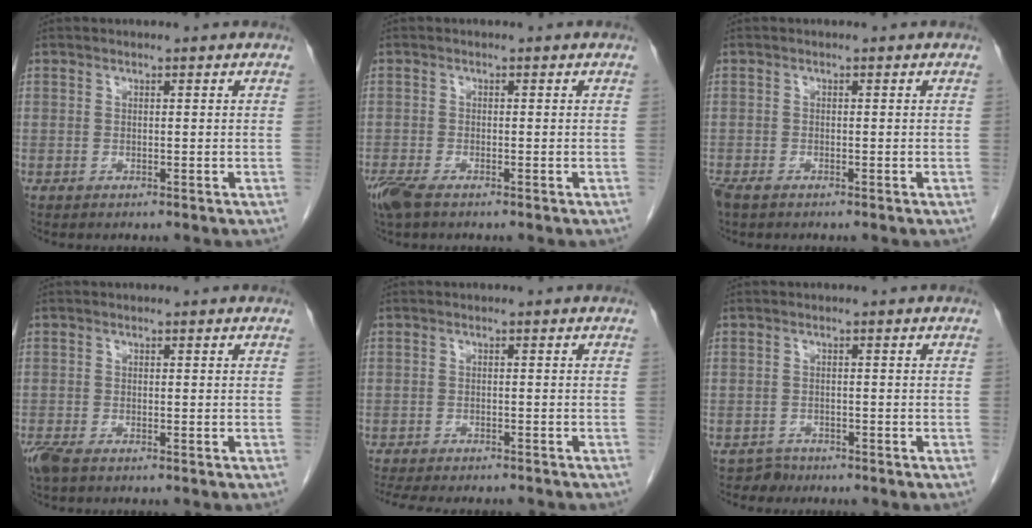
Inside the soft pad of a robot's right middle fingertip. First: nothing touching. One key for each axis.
{"total": 3.9, "fx": -2.8, "fy": 1.1, "fz": 2.5, "tx": -0.059, "ty": -0.011, "tz": -0.049}
{"total": 2.7, "fx": -2.0, "fy": 1.1, "fz": 1.5, "tx": -0.036, "ty": -0.007, "tz": -0.034}
{"total": 3.5, "fx": -2.5, "fy": 1.1, "fz": 2.1, "tx": -0.051, "ty": -0.011, "tz": -0.044}
{"total": 11.8, "fx": -10.5, "fy": 2.6, "fz": 4.7, "tx": -0.083, "ty": -0.010, "tz": -0.139}
{"total": 1.7, "fx": -1.3, "fy": 0.8, "fz": -0.6, "tx": 0.012, "ty": 0.003, "tz": -0.023}